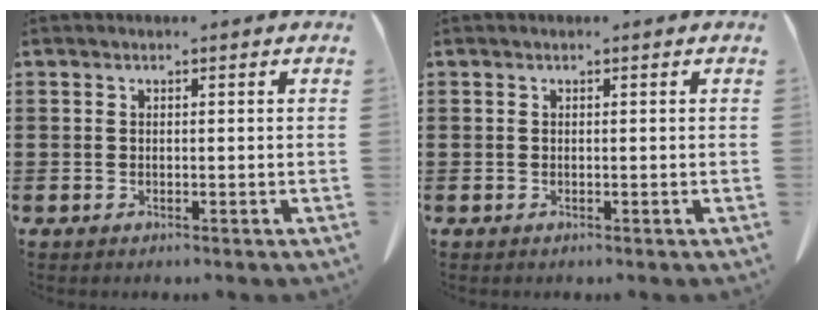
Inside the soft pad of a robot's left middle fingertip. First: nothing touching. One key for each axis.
{"total": 0.0}